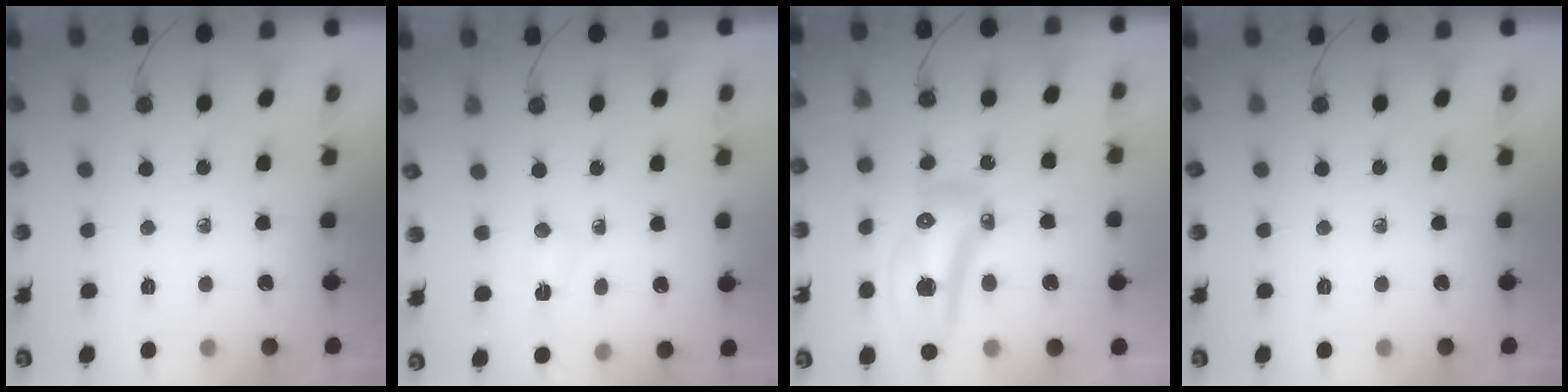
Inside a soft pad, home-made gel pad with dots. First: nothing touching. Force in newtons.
{"total": 2.3, "press": 2.2, "slide": 0.4}
{"total": 14.6, "press": 14.5, "slide": 1.7}
{"total": 0.0}